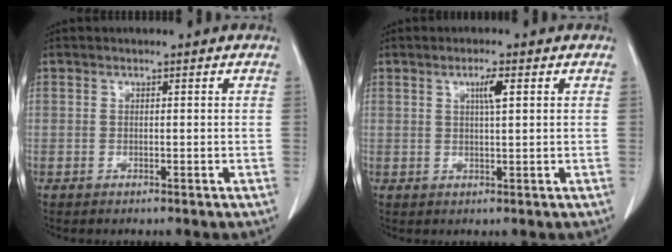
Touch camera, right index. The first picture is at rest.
{"total": 2.6, "force": [1.0, 0.1, 2.4], "torque": [-0.043, 0.000, 0.016]}